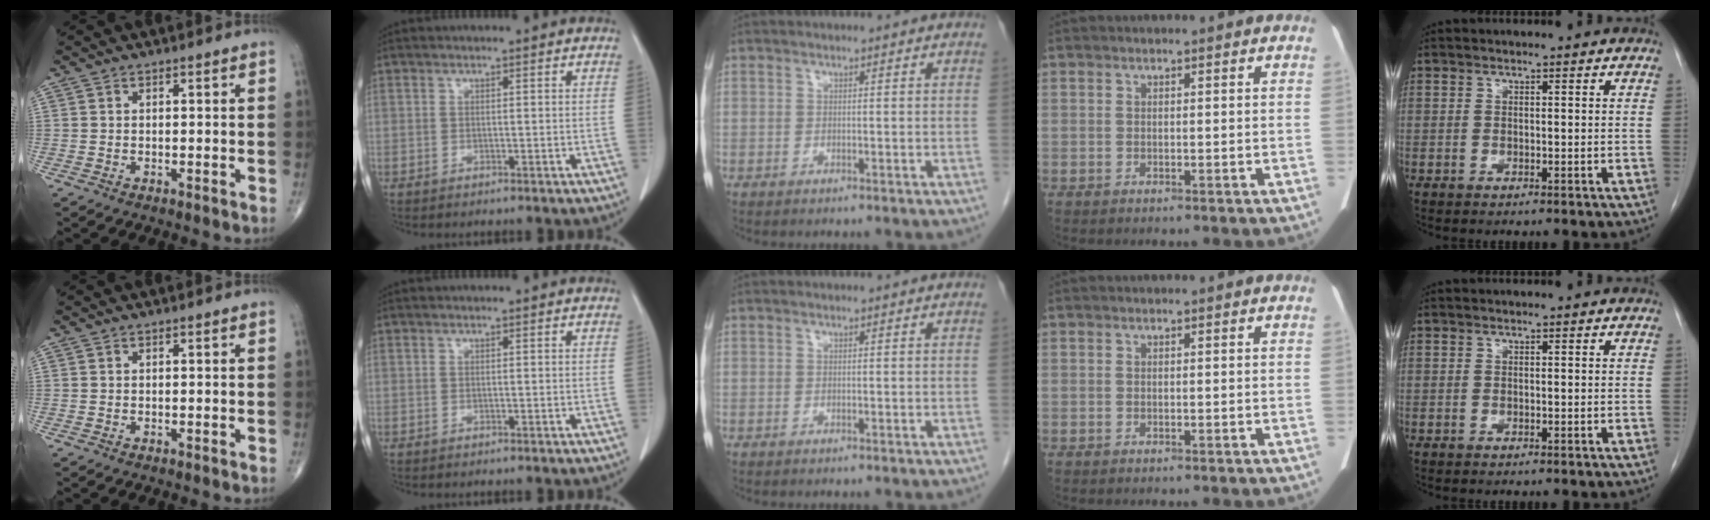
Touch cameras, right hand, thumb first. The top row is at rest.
{}